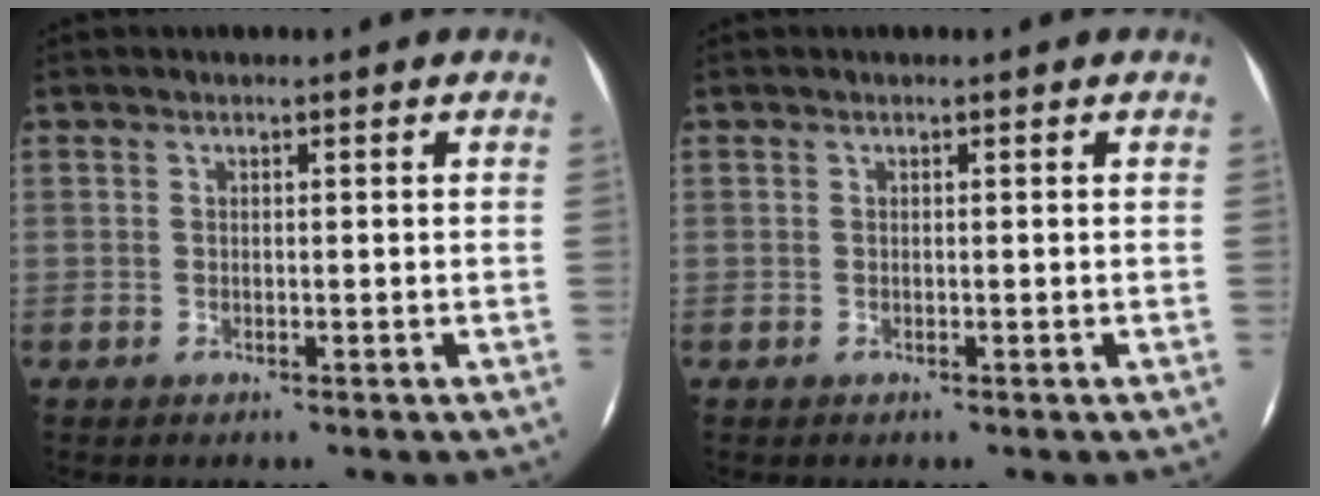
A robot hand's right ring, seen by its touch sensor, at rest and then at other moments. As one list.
[{"total": 0.0}]